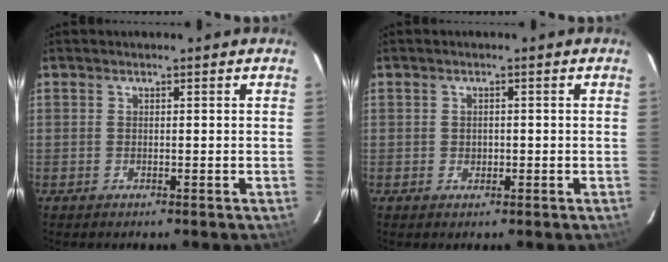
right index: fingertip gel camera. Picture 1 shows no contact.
{"total": 1.3, "force": [-0.2, 1.2, 0.5], "torque": [-0.005, 0.001, -0.002]}